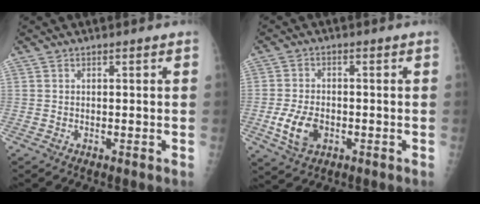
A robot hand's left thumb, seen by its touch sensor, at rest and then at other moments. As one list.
[{"total": 7.0, "force": [-2.0, 4.6, 4.9], "torque": [-0.093, 0.002, -0.032]}]